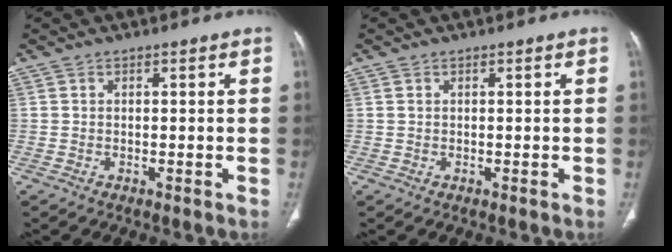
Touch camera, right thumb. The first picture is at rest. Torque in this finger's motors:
{"motor_torque": [0.29, 0.15, 0.05, 0.55, 0.05]}